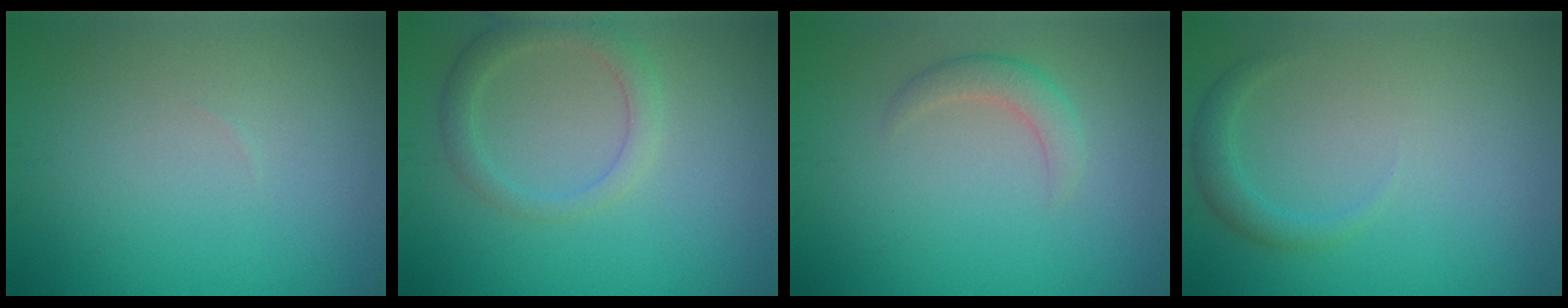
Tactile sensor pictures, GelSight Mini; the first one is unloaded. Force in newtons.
{"total": 2.6, "press": 2.6, "slide": 0.3}
{"total": 2.0, "press": 1.9, "slide": 0.2}
{"total": 1.7, "press": 1.7, "slide": 0.1}